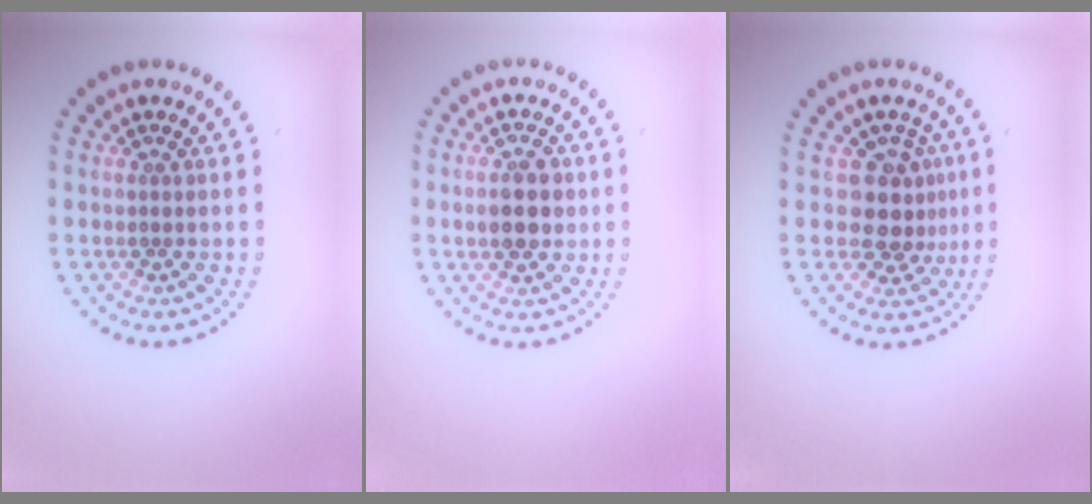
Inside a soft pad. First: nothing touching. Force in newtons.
{"total": 3.8, "press": 3.8, "slide": 0.1}
{"total": 3.4, "press": 2.8, "slide": 2.0}